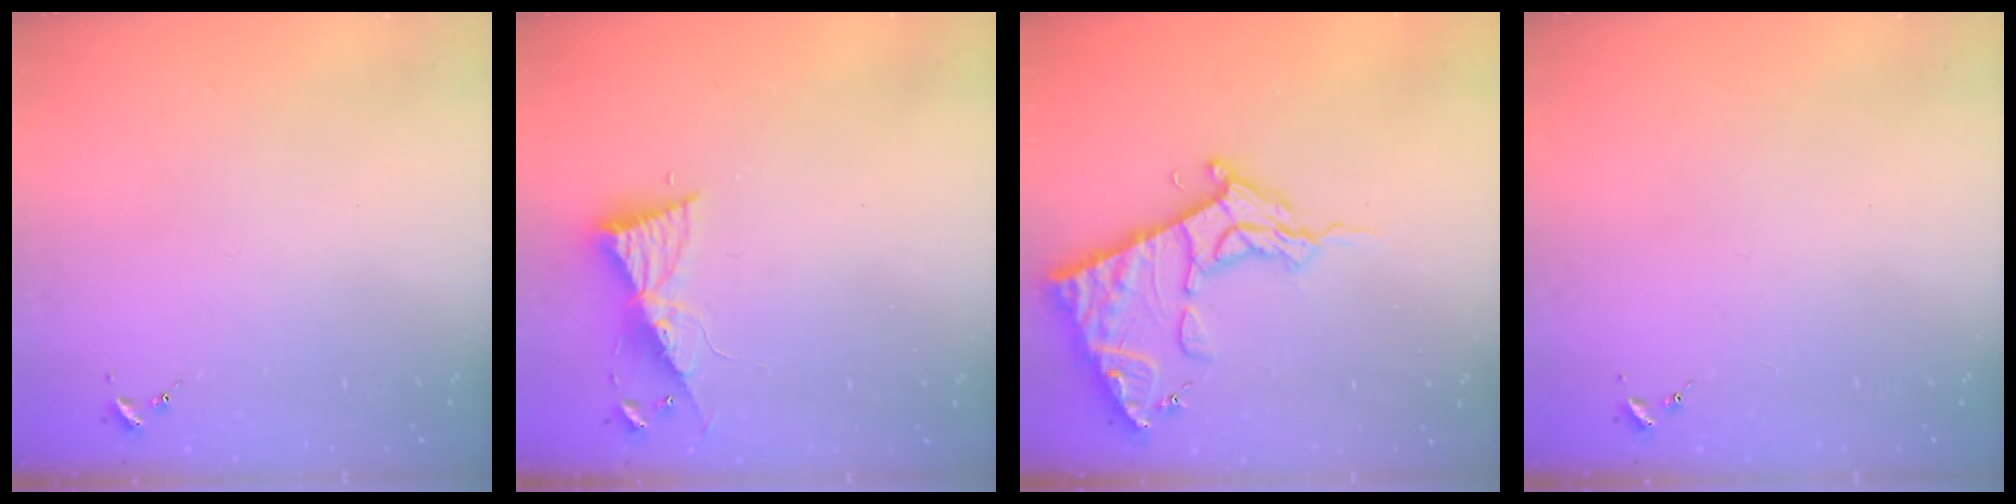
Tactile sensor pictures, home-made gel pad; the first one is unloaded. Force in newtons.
{"total": 8.7, "press": 8.6, "slide": 0.8}
{"total": 16.9, "press": 16.8, "slide": 1.5}
{"total": 0.0}